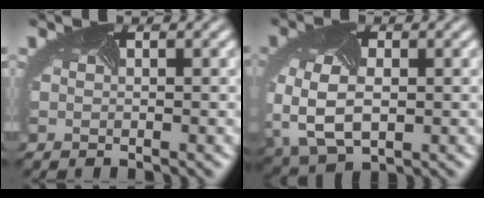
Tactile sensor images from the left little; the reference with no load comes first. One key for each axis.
{"total": 6.5, "fx": -1.3, "fy": 4.5, "fz": 4.6, "tx": -0.134, "ty": -0.026, "tz": -0.013}